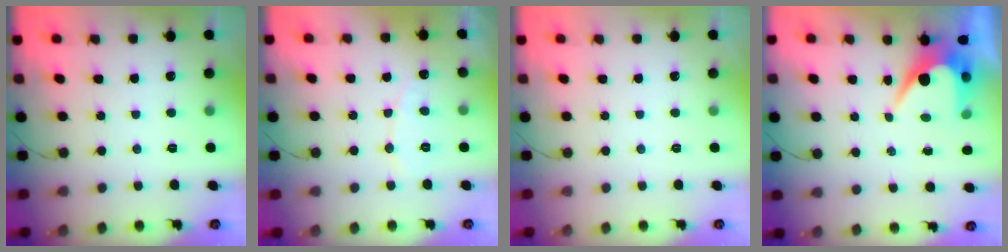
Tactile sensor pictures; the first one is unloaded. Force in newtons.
{"total": 4.9, "press": 4.9, "slide": 0.4}
{"total": 0.0}
{"total": 6.8, "press": 6.8, "slide": 0.3}